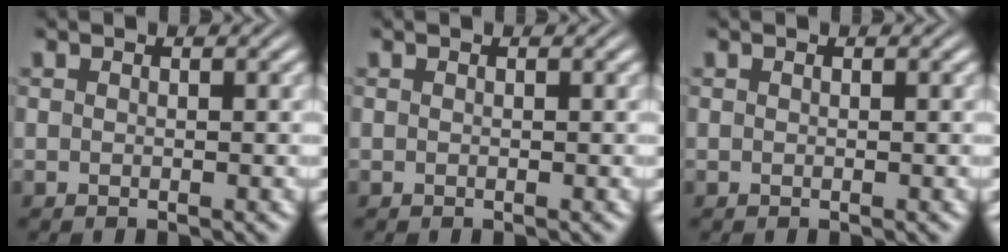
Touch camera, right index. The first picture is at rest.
{"total": 0.0}
{"total": 0.0}